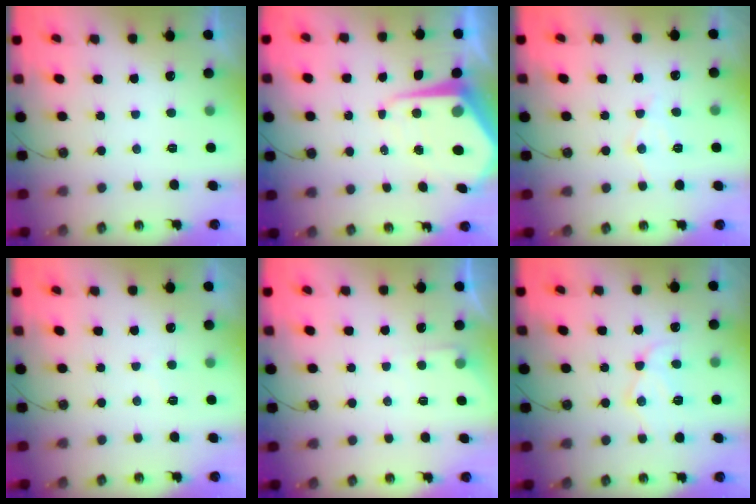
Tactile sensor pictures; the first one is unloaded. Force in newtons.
{"total": 8.7, "press": 8.7, "slide": 0.9}
{"total": 6.5, "press": 6.5, "slide": 0.4}
{"total": 2.7, "press": 2.7, "slide": 0.3}
{"total": 3.7, "press": 3.7, "slide": 0.6}
{"total": 13.1, "press": 13.1, "slide": 1.1}